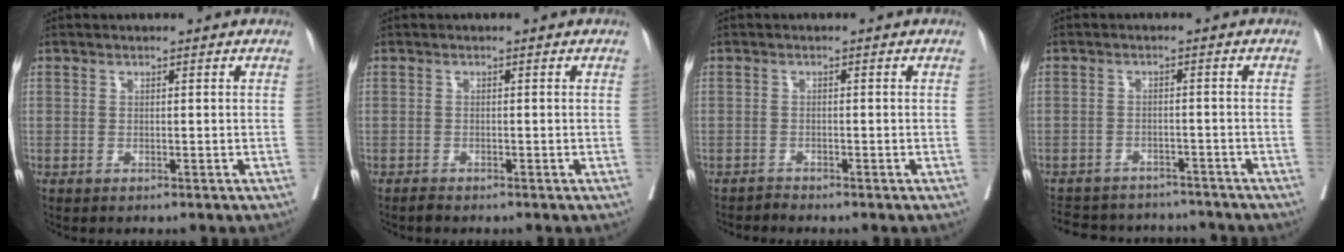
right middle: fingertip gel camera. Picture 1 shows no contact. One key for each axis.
{"total": 0.7, "fx": -0.6, "fy": 0.1, "fz": 0.1, "tx": -0.008, "ty": -0.002, "tz": -0.013}
{"total": 0.9, "fx": -0.8, "fy": -0.2, "fz": -0.4, "tx": 0.005, "ty": -0.006, "tz": -0.016}
{"total": 12.7, "fx": -11.7, "fy": 4.0, "fz": 3.0, "tx": -0.064, "ty": 0.012, "tz": -0.152}